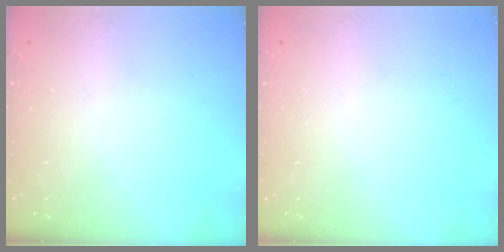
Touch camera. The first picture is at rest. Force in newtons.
{"total": 0.0}